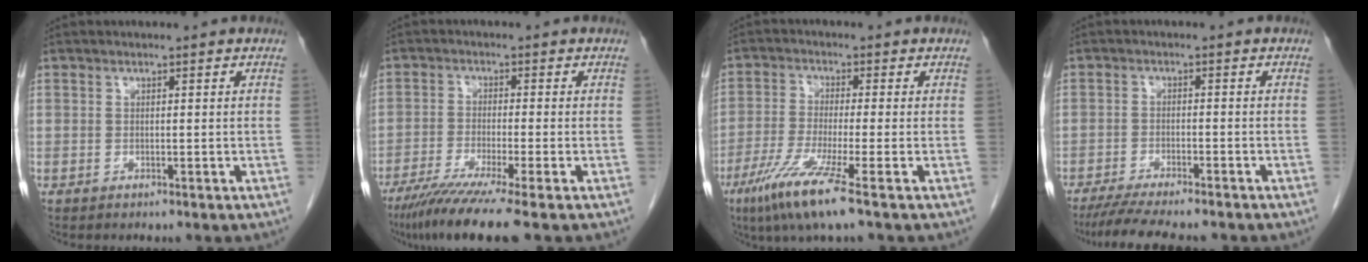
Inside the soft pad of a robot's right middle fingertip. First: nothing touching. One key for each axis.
{"total": 9.4, "fx": -6.9, "fy": -1.4, "fz": 6.2, "tx": -0.100, "ty": -0.033, "tz": -0.113}
{"total": 8.9, "fx": -4.9, "fy": -0.8, "fz": 7.4, "tx": -0.152, "ty": -0.034, "tz": -0.096}
{"total": 11.0, "fx": -9.5, "fy": 1.3, "fz": 5.3, "tx": -0.082, "ty": -0.019, "tz": -0.142}